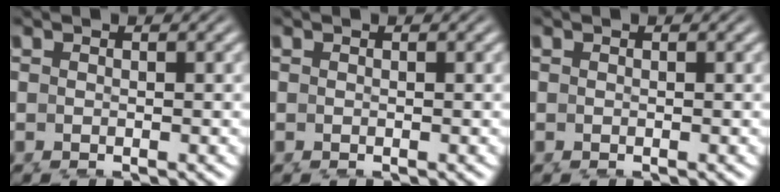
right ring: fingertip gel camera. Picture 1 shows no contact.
{"total": 0.0}
{"total": 0.0}